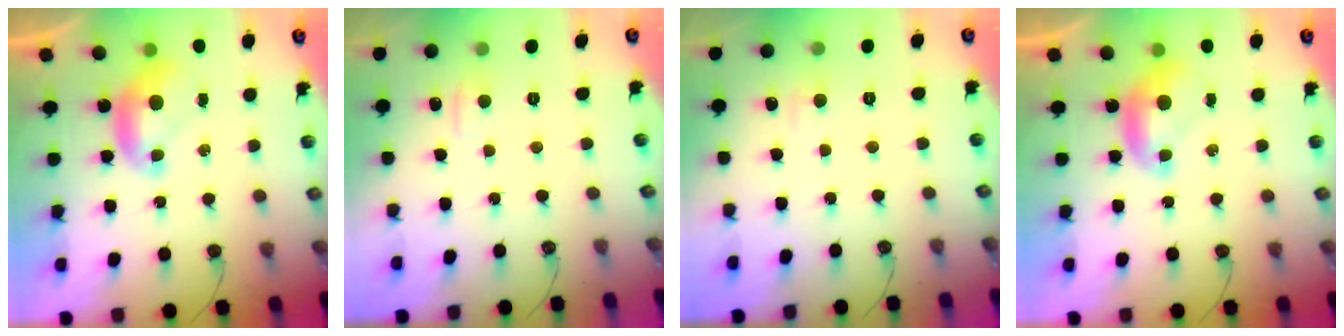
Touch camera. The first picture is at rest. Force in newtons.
{"total": 1.1, "press": 0.5, "slide": 0.9}
{"total": 2.7, "press": 2.7, "slide": 0.3}
{"total": 0.0}